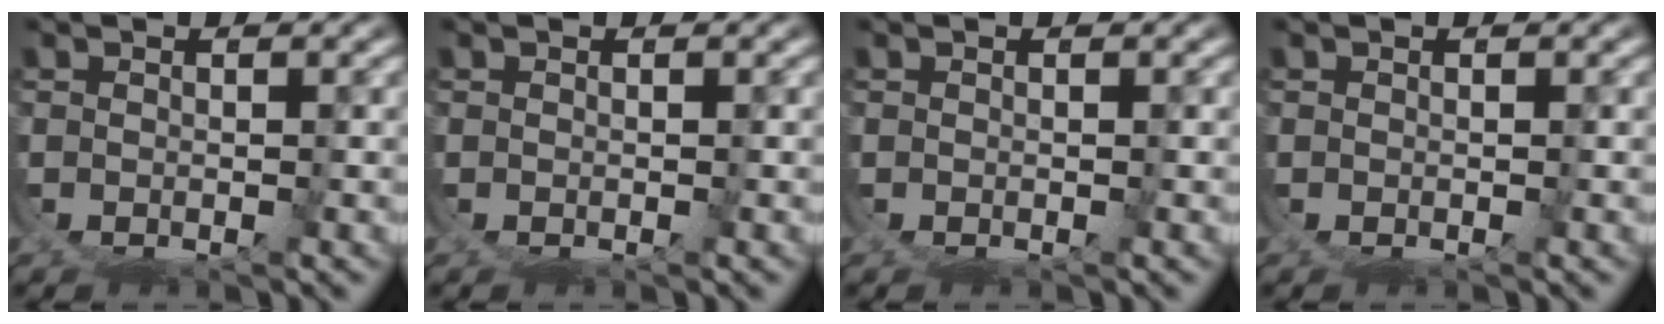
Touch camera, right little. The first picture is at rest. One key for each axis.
{"total": 0.0}
{"total": 0.0}
{"total": 0.0}